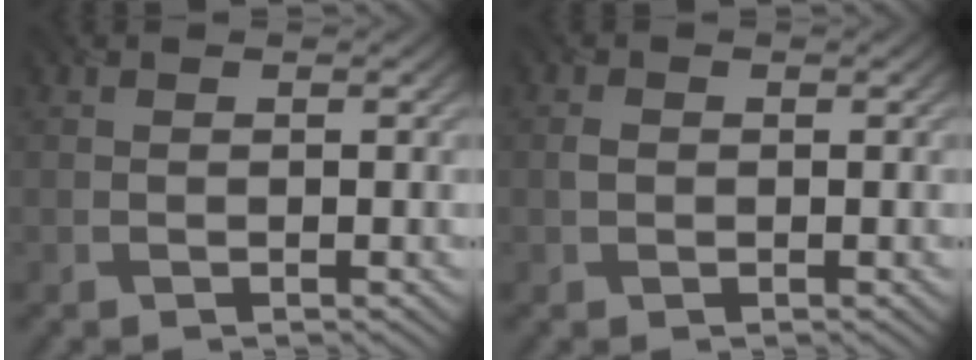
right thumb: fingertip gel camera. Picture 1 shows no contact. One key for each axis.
{"total": 1.1, "fx": 0.0, "fy": 0.9, "fz": 0.7, "tx": -0.018, "ty": 0.001, "tz": -0.002}